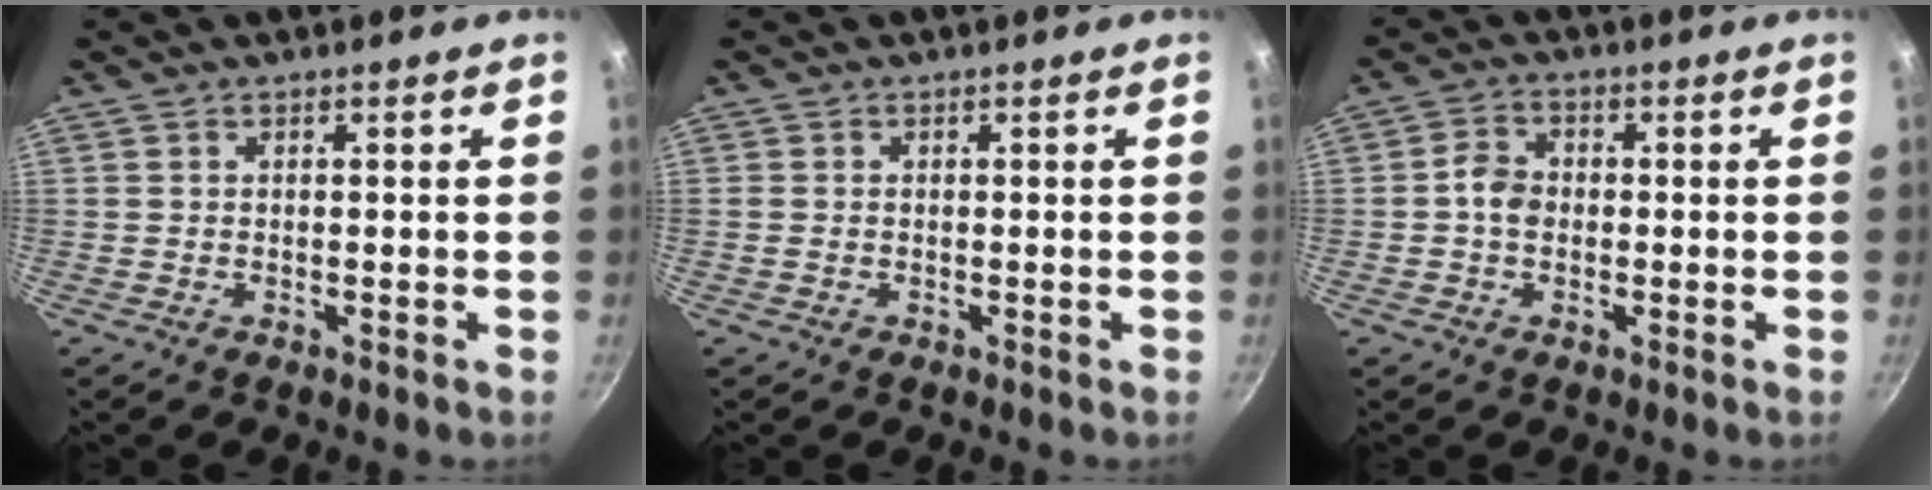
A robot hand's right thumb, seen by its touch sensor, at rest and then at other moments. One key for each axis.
{"total": 0.7, "fx": -0.2, "fy": 0.6, "fz": 0.4, "tx": -0.008, "ty": 0.001, "tz": -0.003}
{"total": 4.2, "fx": -0.5, "fy": 3.3, "fz": 2.5, "tx": -0.032, "ty": 0.017, "tz": -0.016}